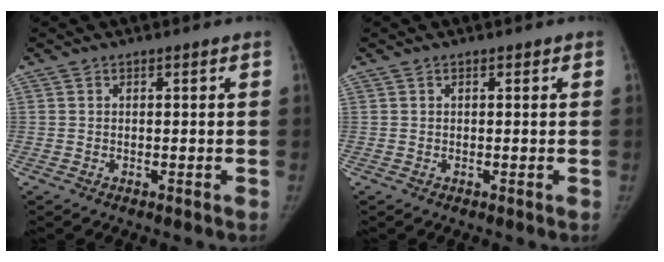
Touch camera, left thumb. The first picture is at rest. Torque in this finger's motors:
{"motor_torque": [-0.02, 0.08, -0.46, 0.26, 0.03]}